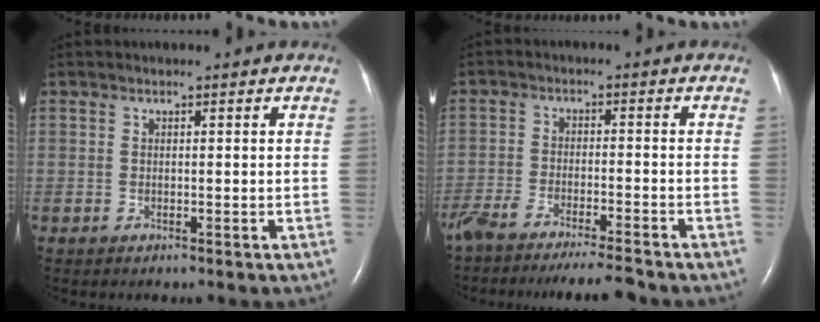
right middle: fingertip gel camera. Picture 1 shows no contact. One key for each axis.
{"total": 13.3, "fx": -11.9, "fy": 1.0, "fz": 6.0, "tx": -0.103, "ty": -0.019, "tz": -0.184}